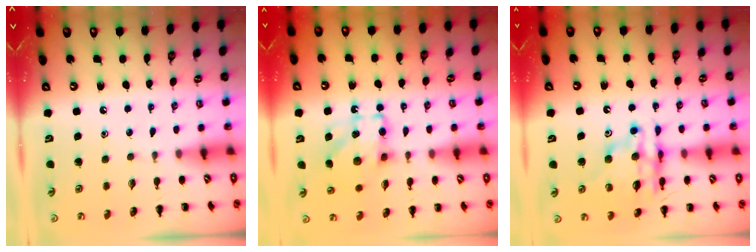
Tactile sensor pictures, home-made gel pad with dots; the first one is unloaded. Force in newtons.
{"total": 10.9, "press": 10.8, "slide": 1.3}
{"total": 12.4, "press": 11.8, "slide": 3.6}